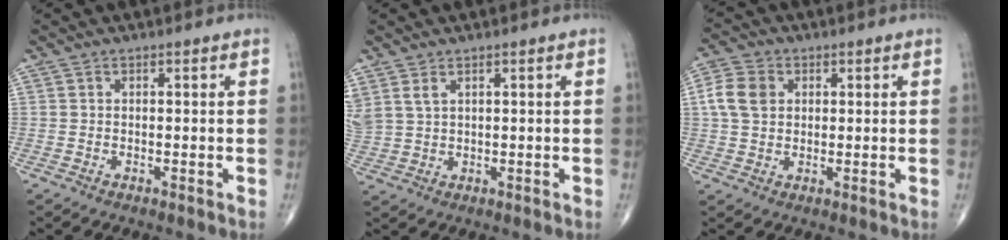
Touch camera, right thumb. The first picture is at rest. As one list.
[{"total": 4.4, "force": [2.4, 2.3, 2.8], "torque": [-0.070, -0.001, 0.063]}, {"total": 6.6, "force": [1.4, 5.1, 4.0], "torque": [-0.076, 0.007, 0.023]}]